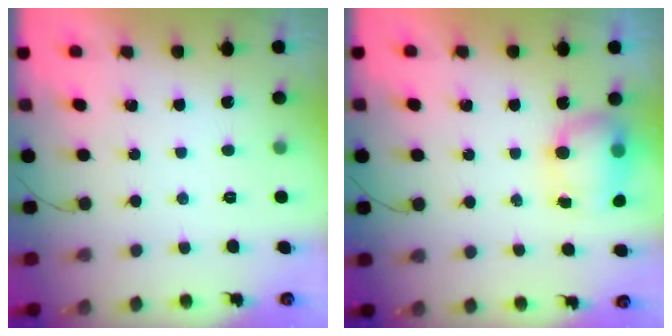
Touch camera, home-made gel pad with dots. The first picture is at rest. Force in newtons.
{"total": 11.5, "press": 8.6, "slide": 7.6}